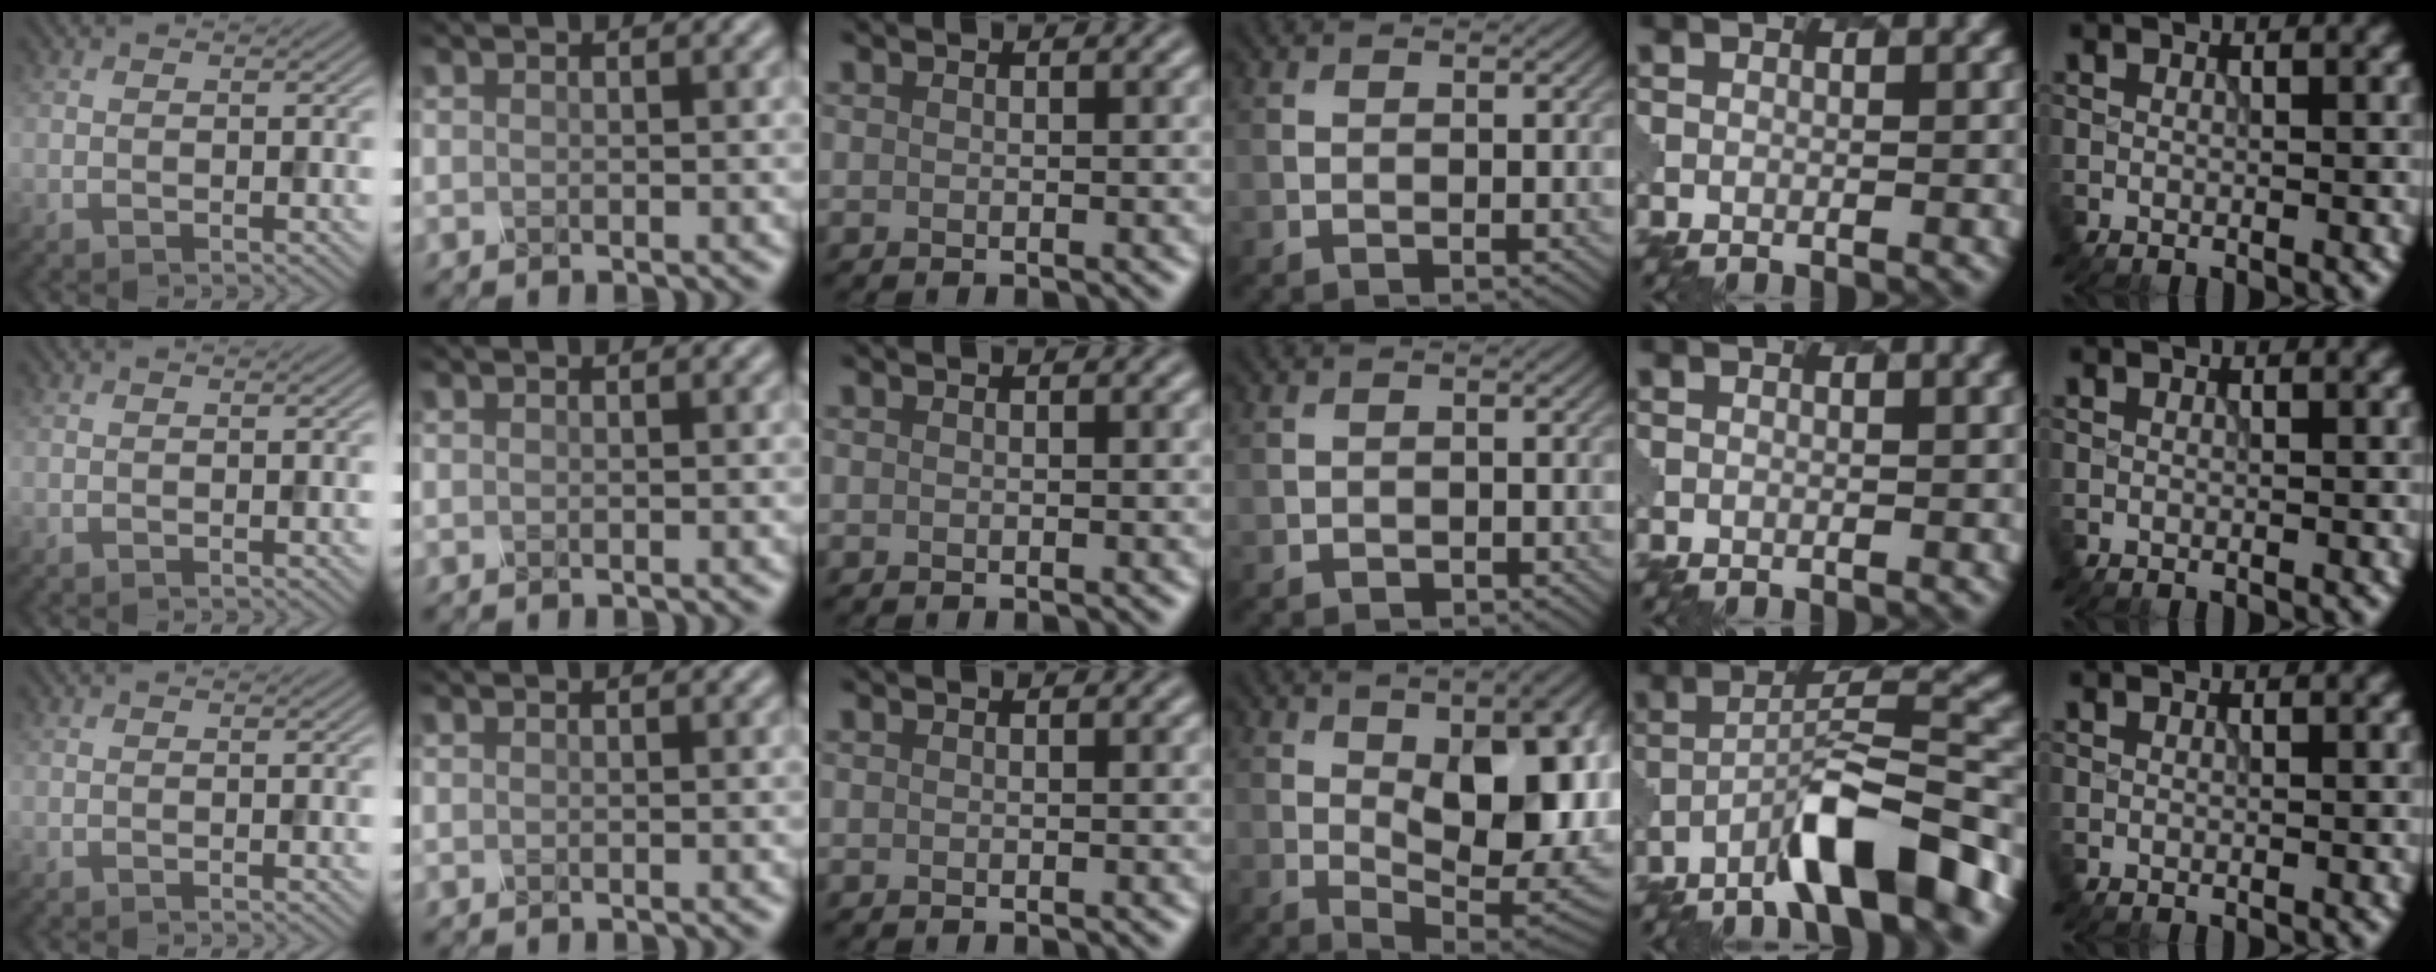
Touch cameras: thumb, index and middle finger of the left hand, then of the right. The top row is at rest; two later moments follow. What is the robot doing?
{"motion": "unscrew", "object": "spray bottle"}